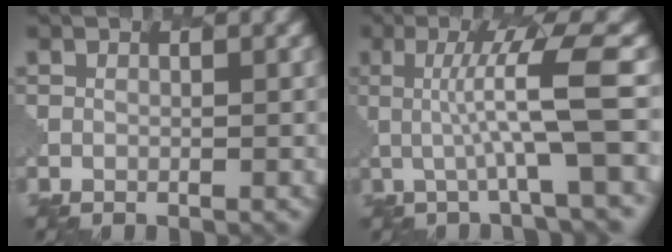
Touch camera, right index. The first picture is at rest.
{"total": 6.4, "force": [0.4, 0.8, 6.4], "torque": [-0.109, 0.004, 0.006]}